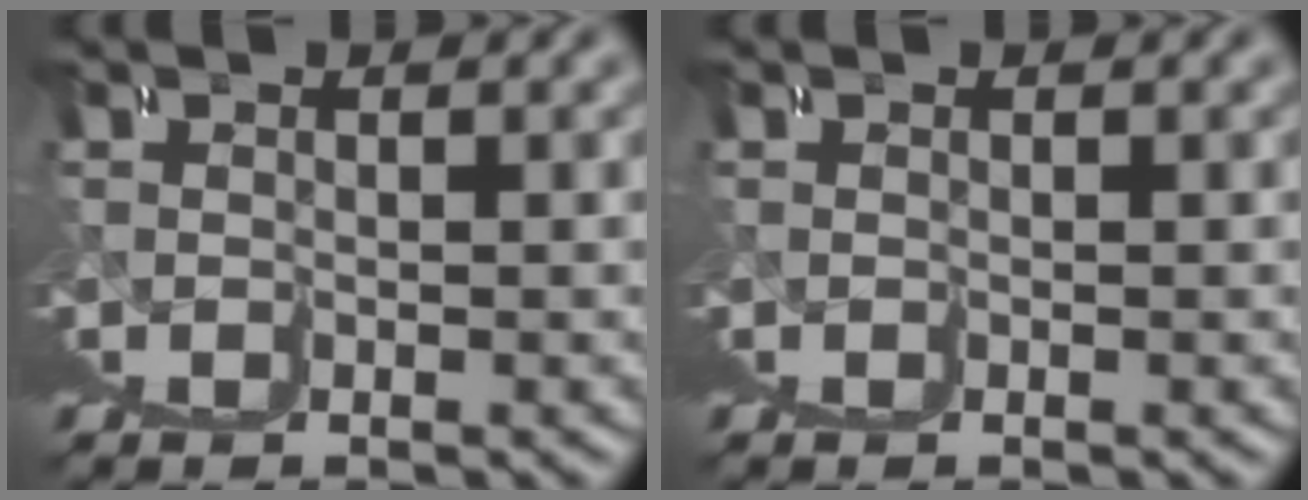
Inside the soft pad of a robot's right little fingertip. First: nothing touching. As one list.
[{"total": 0.0}]